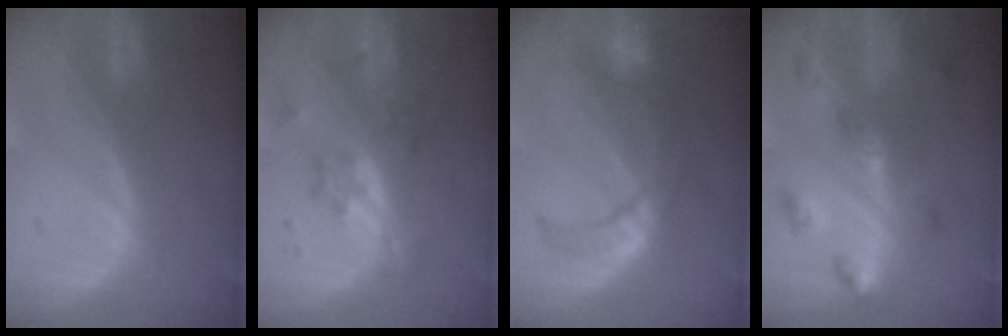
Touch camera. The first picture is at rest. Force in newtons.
{"total": 7.1, "press": 6.5, "slide": 2.9}
{"total": 7.6, "press": 7.3, "slide": 1.9}
{"total": 6.3, "press": 5.7, "slide": 2.7}